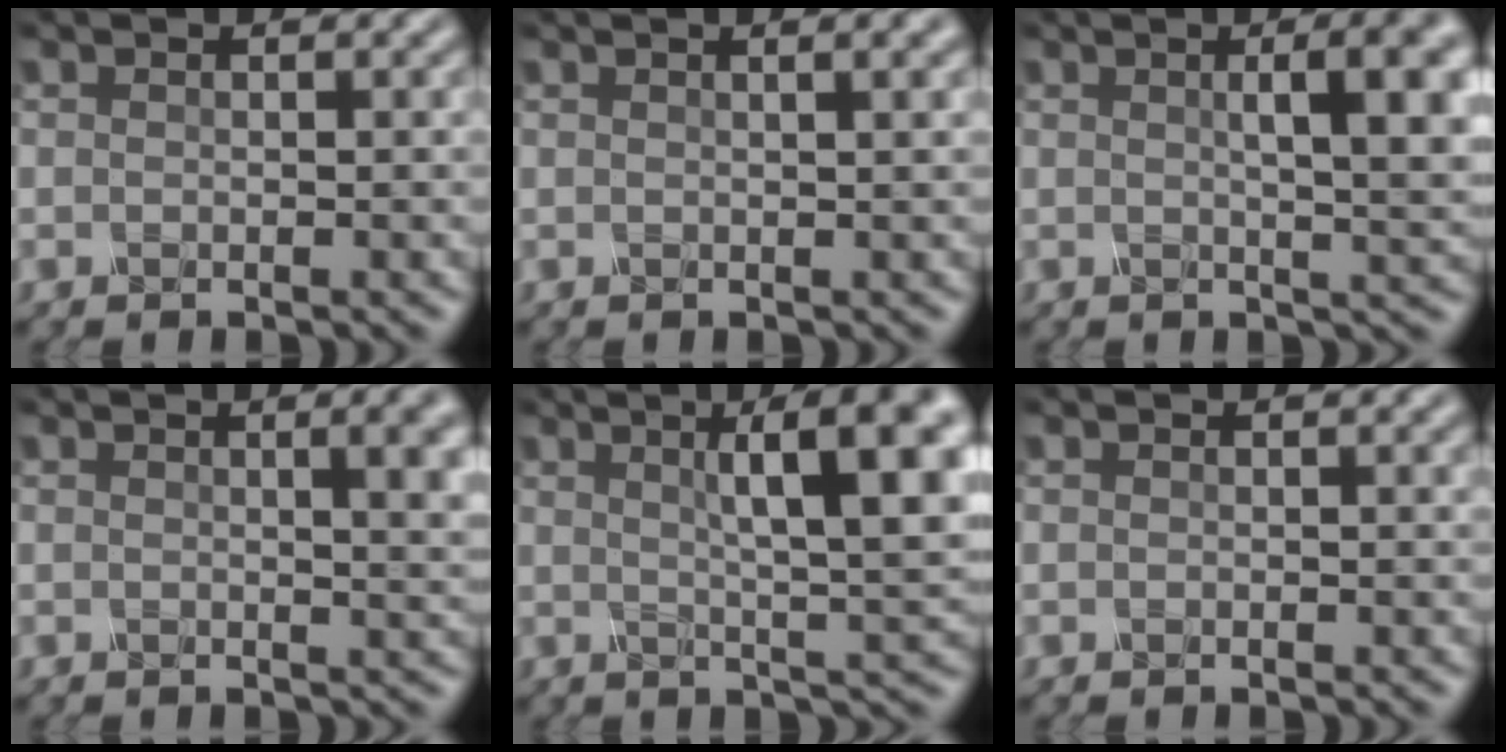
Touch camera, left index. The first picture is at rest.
{"total": 3.4, "force": [1.2, 1.4, 2.9], "torque": [-0.017, 0.027, -0.013]}
{"total": 7.4, "force": [1.2, 2.0, 7.0], "torque": [-0.054, 0.024, 0.013]}
{"total": 5.1, "force": [0.8, 1.9, 4.7], "torque": [-0.025, 0.017, 0.007]}
{"total": 9.9, "force": [2.5, 1.9, 9.4], "torque": [-0.113, 0.014, 0.041]}
{"total": 0.9, "force": [0.1, 0.4, 0.8], "torque": [-0.005, 0.002, -0.004]}